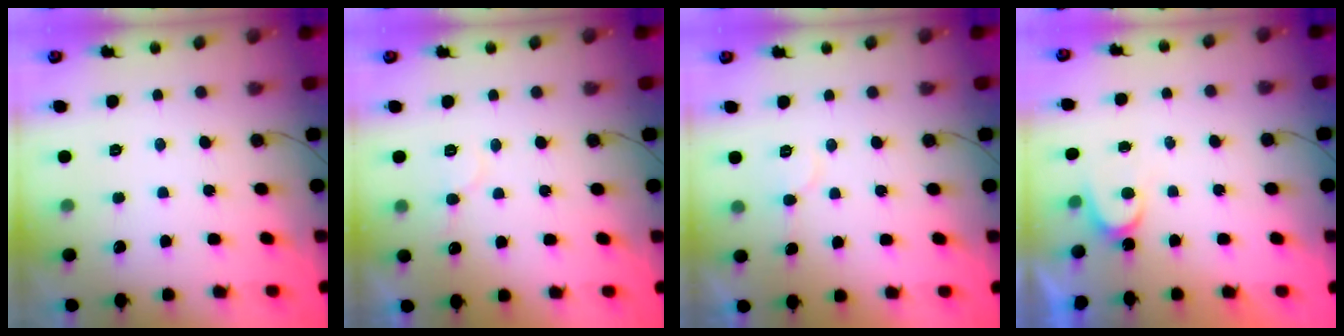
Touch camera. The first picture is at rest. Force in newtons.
{"total": 5.4, "press": 5.3, "slide": 0.4}
{"total": 4.9, "press": 4.9, "slide": 0.3}
{"total": 3.5, "press": 3.5, "slide": 0.2}